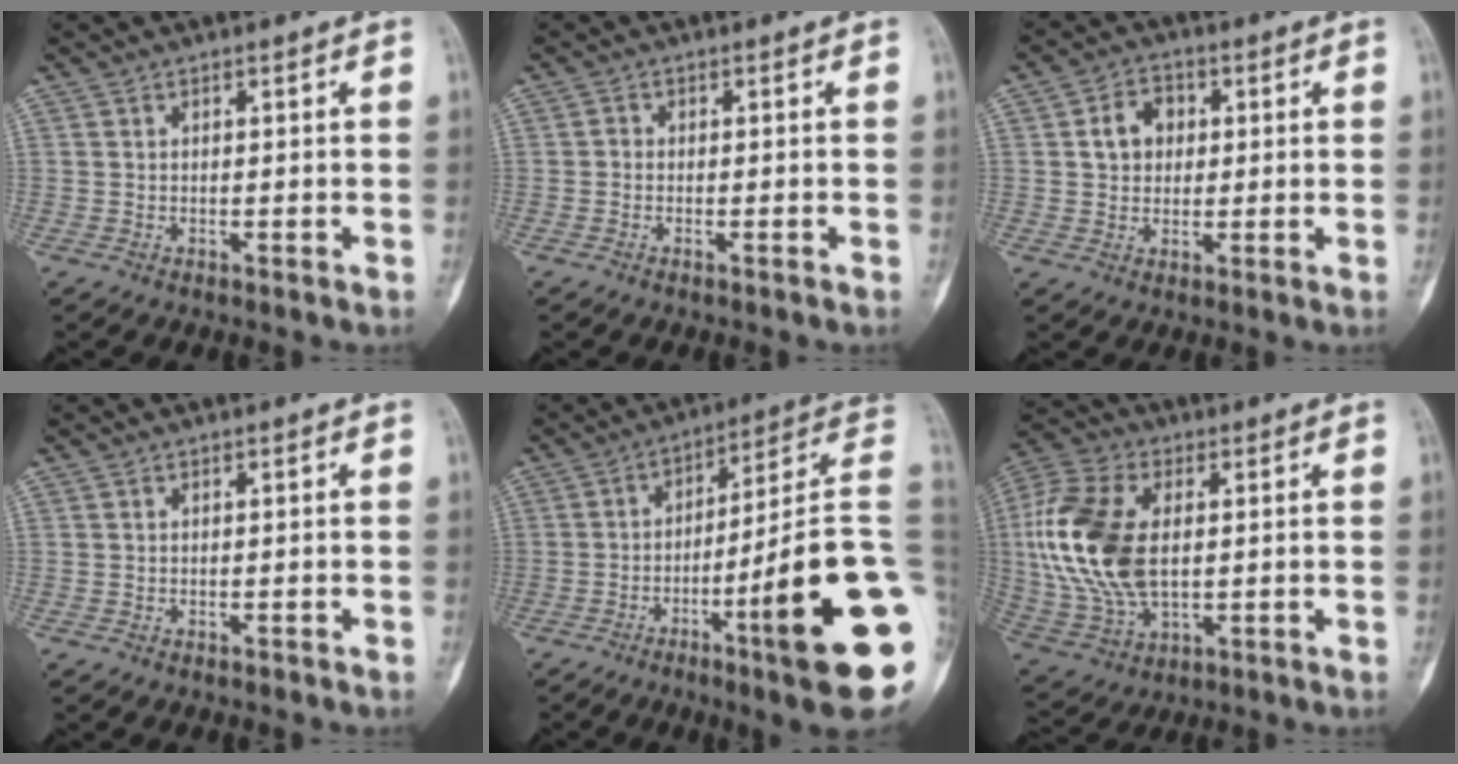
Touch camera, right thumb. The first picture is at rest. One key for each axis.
{"total": 0.7, "fx": -0.4, "fy": 0.5, "fz": 0.3, "tx": -0.003, "ty": 0.002, "tz": -0.011}
{"total": 6.2, "fx": 1.1, "fy": 5.1, "fz": 3.5, "tx": -0.034, "ty": 0.007, "tz": 0.015}
{"total": 0.0}
{"total": 22.0, "fx": -6.4, "fy": 1.6, "fz": 21.0, "tx": -0.262, "ty": 0.013, "tz": -0.100}
{"total": 19.6, "fx": 1.9, "fy": 11.6, "fz": 15.7, "tx": -0.341, "ty": -0.003, "tz": 0.037}